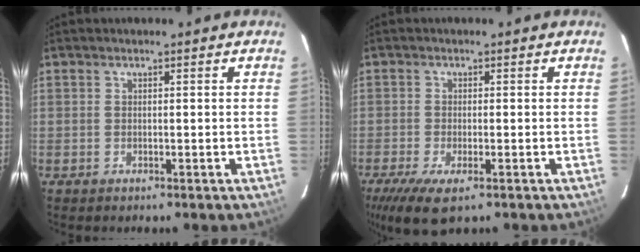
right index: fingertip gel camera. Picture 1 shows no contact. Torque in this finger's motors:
{"motor_torque": [0.77, -0.57, 0.17, 0.11]}